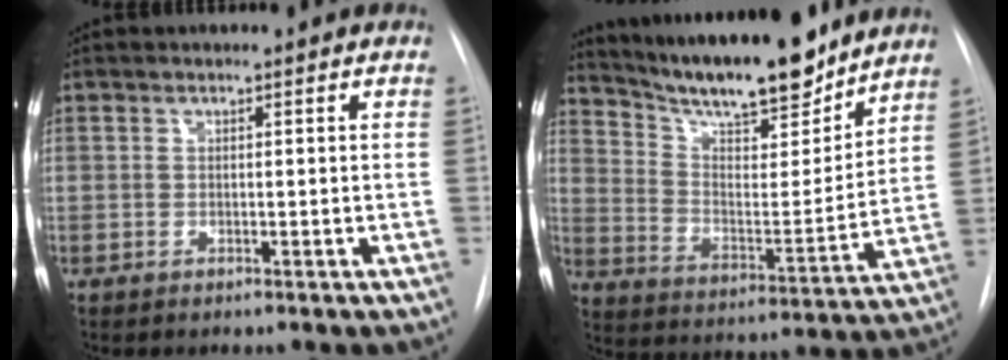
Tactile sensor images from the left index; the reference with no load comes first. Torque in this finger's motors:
{"motor_torque": [0.51, -0.81, 0.39, 0.07]}